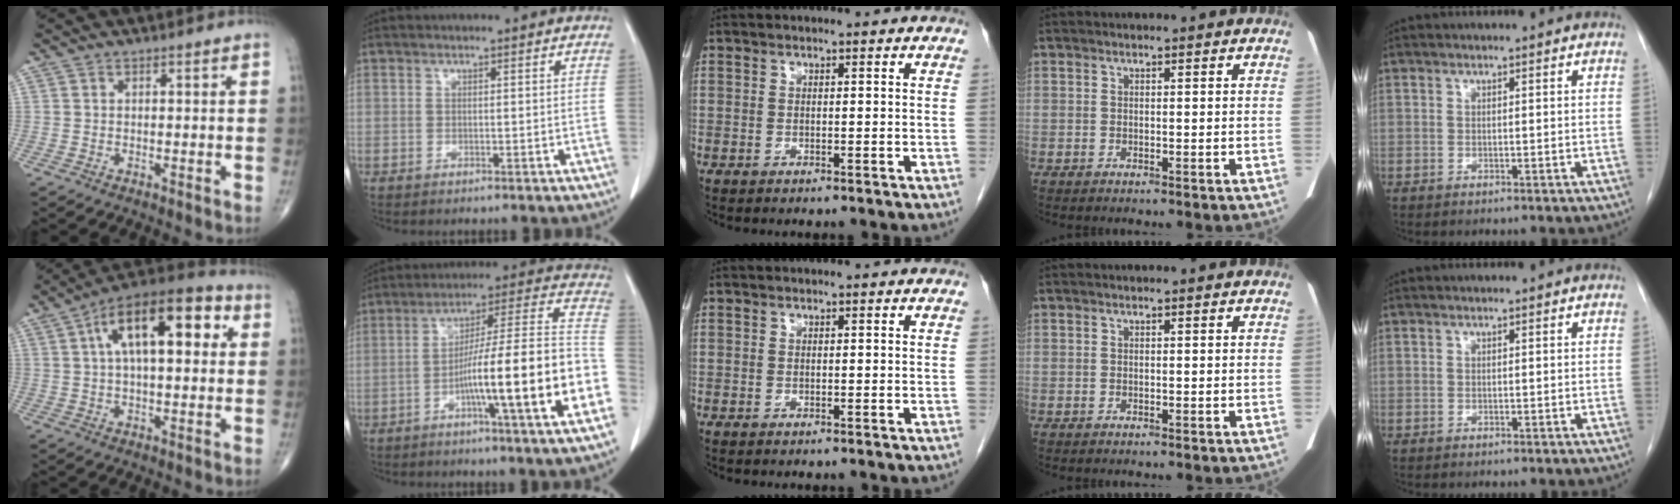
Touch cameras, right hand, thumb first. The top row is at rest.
{"thumb": {"total": 18.3, "force": [4.9, 8.3, 15.6], "torque": [-0.223, 0.026, 0.066]}, "index": {"total": 20.4, "force": [-6.5, -0.1, 19.4], "torque": [-0.246, 0.014, -0.101]}}